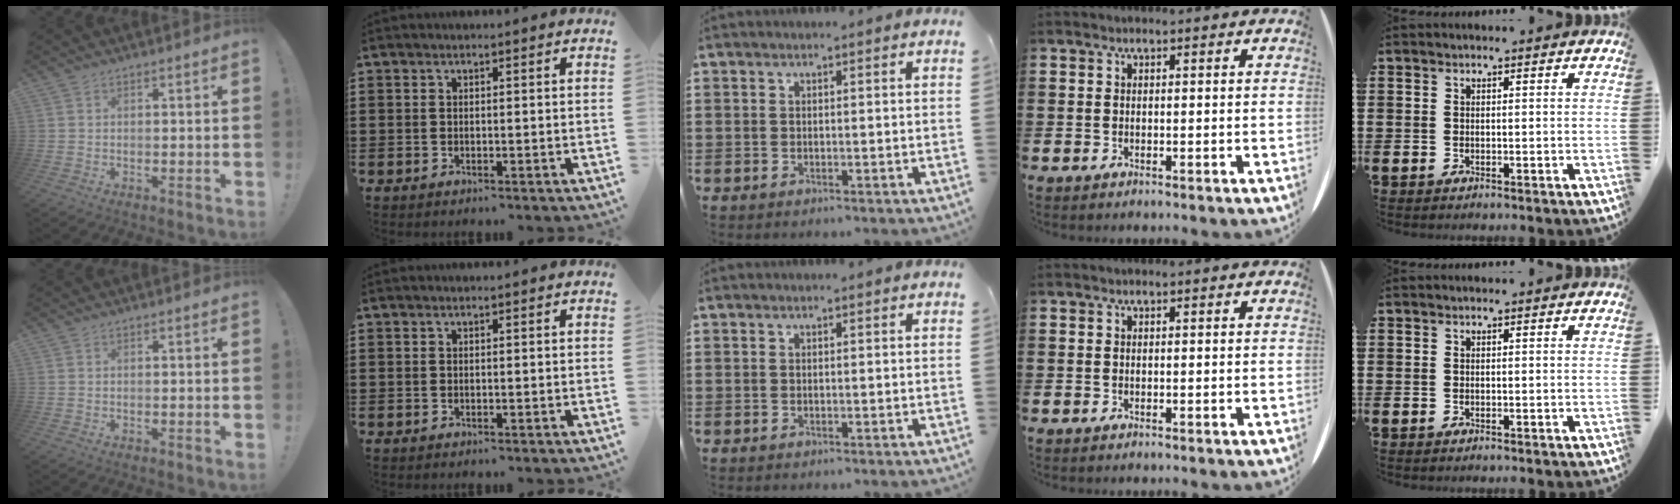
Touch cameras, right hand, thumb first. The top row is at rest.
{}